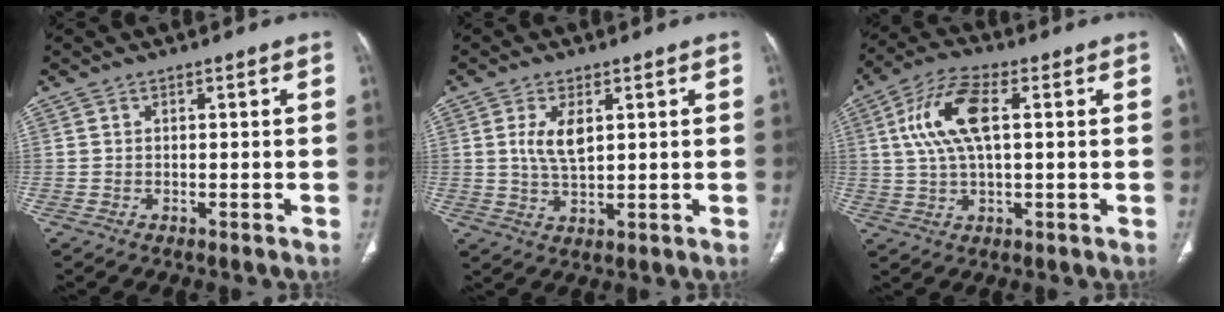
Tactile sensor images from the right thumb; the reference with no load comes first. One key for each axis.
{"total": 5.5, "fx": 1.6, "fy": 2.5, "fz": 4.7, "tx": -0.091, "ty": -0.010, "tz": 0.035}
{"total": 11.3, "fx": 2.5, "fy": 4.7, "fz": 10.0, "tx": -0.212, "ty": 0.016, "tz": 0.046}